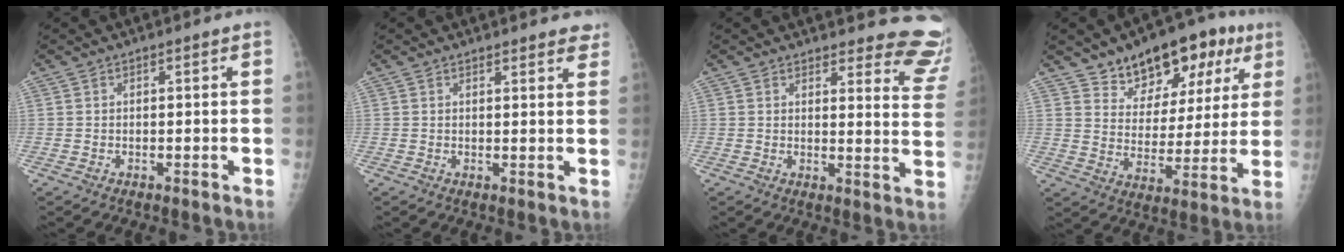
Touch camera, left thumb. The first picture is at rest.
{"total": 5.1, "force": [4.6, 1.5, 1.6], "torque": [0.006, -0.018, 0.043]}
{"total": 12.6, "force": [12.3, 2.3, 1.8], "torque": [0.020, -0.131, 0.104]}
{"total": 16.7, "force": [10.0, 9.5, 9.4], "torque": [-0.077, -0.032, 0.152]}